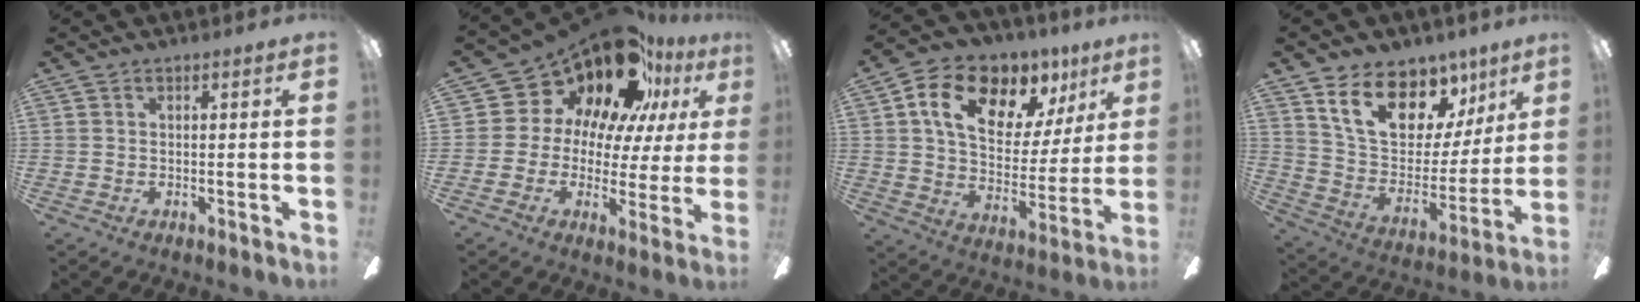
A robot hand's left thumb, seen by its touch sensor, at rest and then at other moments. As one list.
[{"total": 18.1, "force": [13.9, 9.1, 7.2], "torque": [-0.138, -0.104, 0.254]}, {"total": 16.7, "force": [9.2, 10.3, 9.4], "torque": [-0.159, -0.038, 0.161]}, {"total": 18.7, "force": [11.8, 10.9, 9.5], "torque": [-0.163, -0.067, 0.214]}]